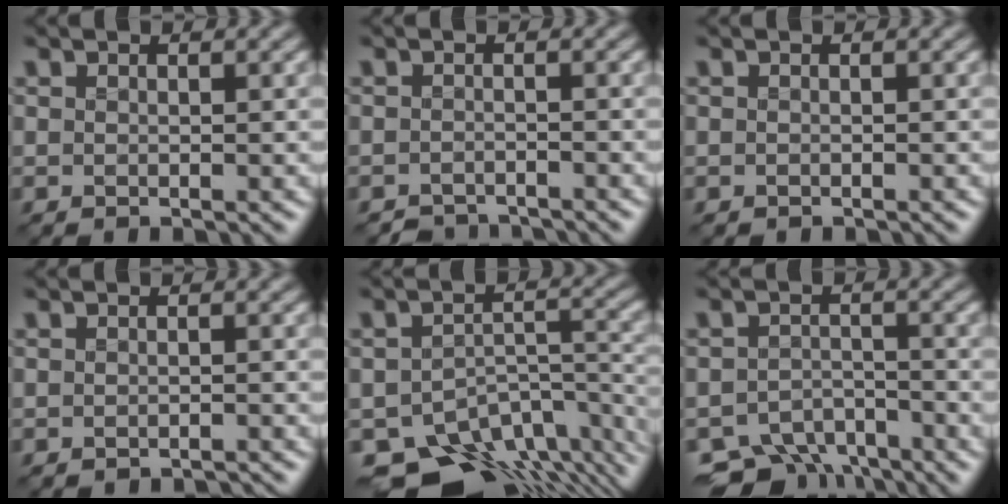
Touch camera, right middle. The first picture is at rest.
{"total": 2.6, "force": [-2.5, 0.2, -0.2], "torque": [0.008, -0.004, -0.040]}
{"total": 0.0}
{"total": 1.3, "force": [-1.3, 0.1, 0.1], "torque": [0.002, -0.005, -0.021]}
{"total": 11.7, "force": [-8.8, 5.6, 5.2], "torque": [-0.093, -0.018, -0.104]}
{"total": 7.3, "force": [-6.3, 3.0, 2.1], "torque": [-0.027, -0.014, -0.100]}